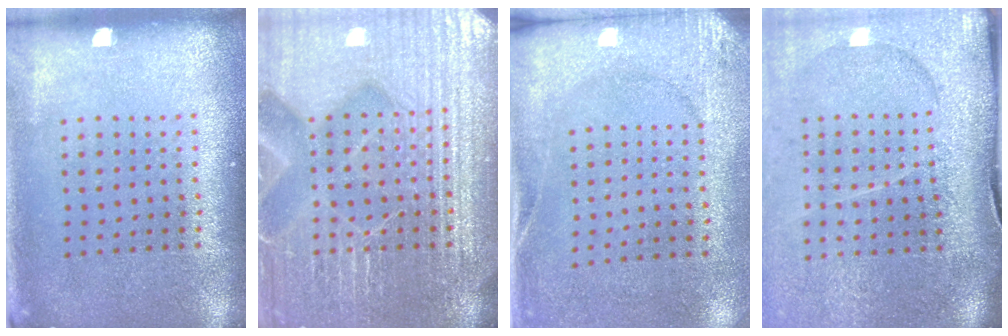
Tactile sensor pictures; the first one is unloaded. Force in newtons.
{"total": 7.1, "press": 7.1, "slide": 0.9}
{"total": 2.7, "press": 2.0, "slide": 1.7}
{"total": 4.6, "press": 3.6, "slide": 2.8}